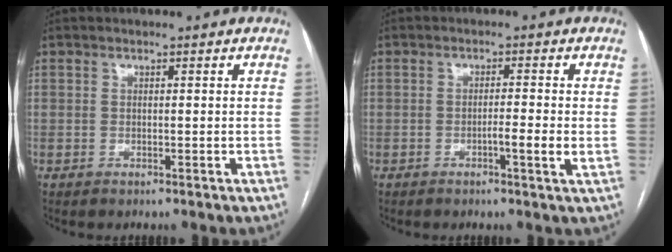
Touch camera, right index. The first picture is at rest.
{"total": 3.1, "force": [-0.7, -0.3, 3.0], "torque": [-0.048, -0.002, -0.012]}